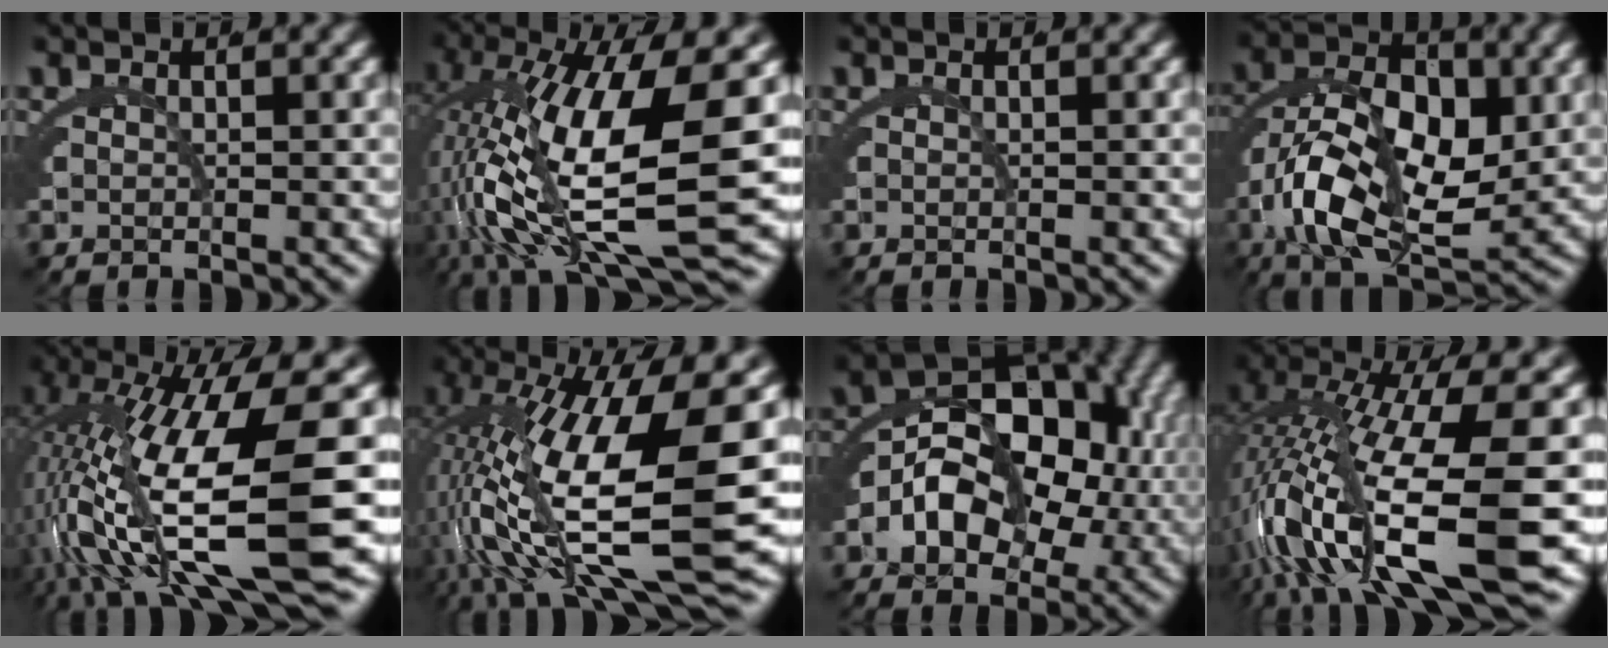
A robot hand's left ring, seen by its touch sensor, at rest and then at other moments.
{"total": 14.7, "force": [-2.8, 5.7, 13.2], "torque": [-0.264, -0.038, -0.012]}
{"total": 0.0}
{"total": 12.6, "force": [-0.9, 7.3, 10.2], "torque": [-0.181, -0.029, -0.002]}
{"total": 14.5, "force": [-3.2, 5.3, 13.1], "torque": [-0.255, -0.023, -0.021]}
{"total": 16.2, "force": [-3.2, 6.3, 14.6], "torque": [-0.267, -0.029, -0.017]}
{"total": 15.6, "force": [1.0, 11.0, 11.0], "torque": [-0.176, 0.008, 0.002]}
{"total": 13.0, "force": [-2.6, 5.3, 11.6], "torque": [-0.257, -0.032, -0.011]}